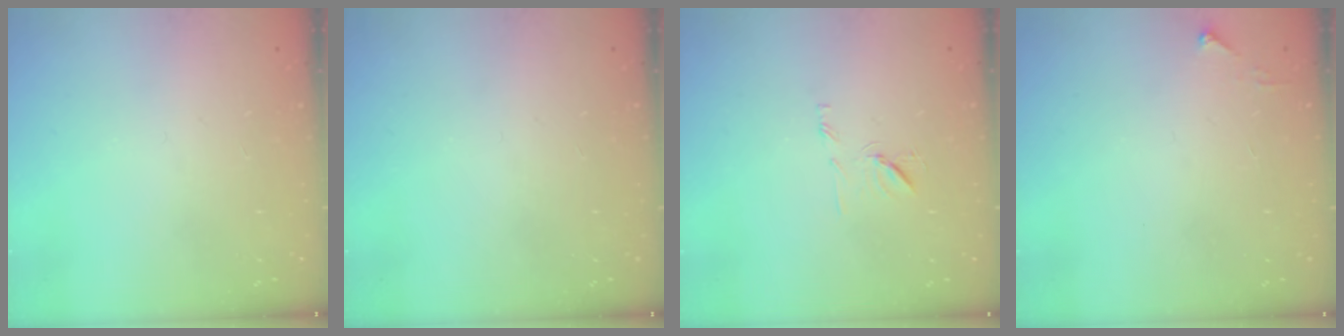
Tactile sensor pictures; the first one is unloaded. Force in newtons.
{"total": 0.0}
{"total": 7.5, "press": 7.4, "slide": 0.6}
{"total": 3.1, "press": 3.1, "slide": 0.4}